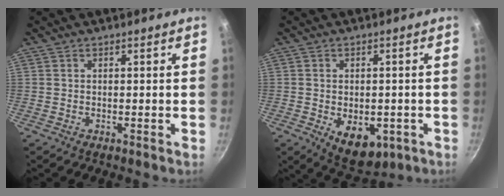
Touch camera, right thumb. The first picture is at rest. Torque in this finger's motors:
{"motor_torque": [-0.22, 0.50, 0.20, 0.53, 0.06]}